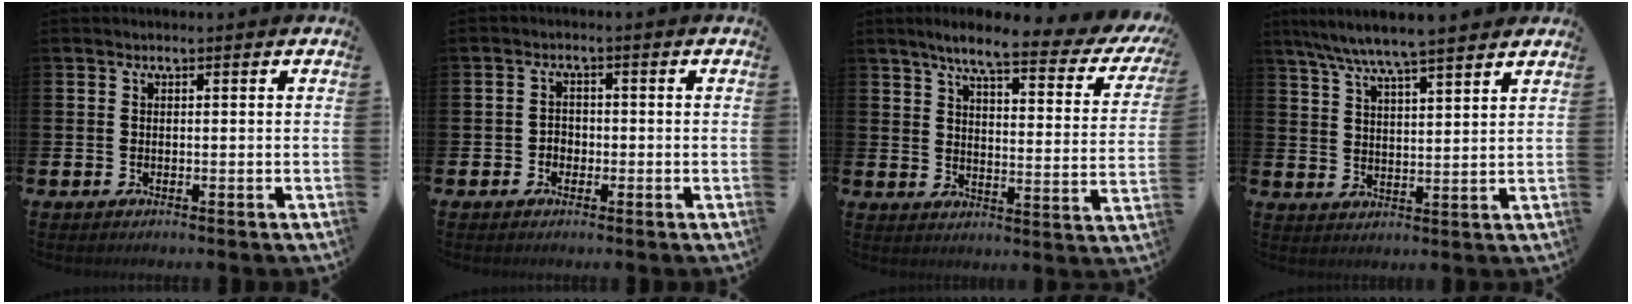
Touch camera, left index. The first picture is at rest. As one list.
[{"total": 1.8, "force": [-0.8, 1.6, 0.5], "torque": [-0.013, 0.005, -0.018]}, {"total": 6.9, "force": [5.5, 0.9, 4.1], "torque": [-0.086, -0.038, 0.083]}, {"total": 6.9, "force": [6.5, 0.0, 2.3], "torque": [-0.067, -0.030, 0.116]}]